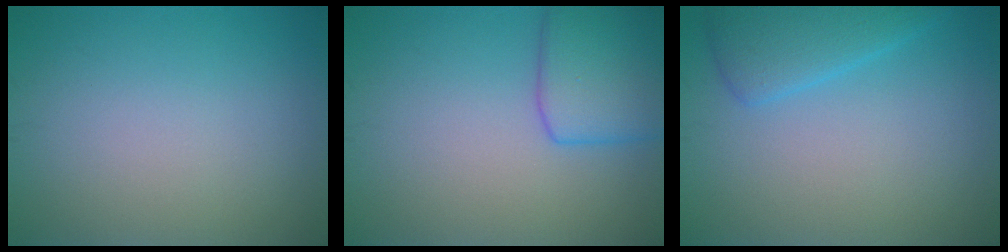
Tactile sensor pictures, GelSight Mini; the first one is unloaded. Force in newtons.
{"total": 5.0, "press": 5.0, "slide": 0.3}
{"total": 3.5, "press": 3.5, "slide": 0.3}